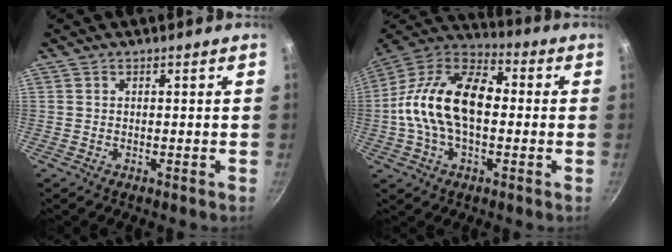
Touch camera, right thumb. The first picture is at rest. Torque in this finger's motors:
{"motor_torque": [1.43, 3.58, 1.68, -1.01, 0.25]}